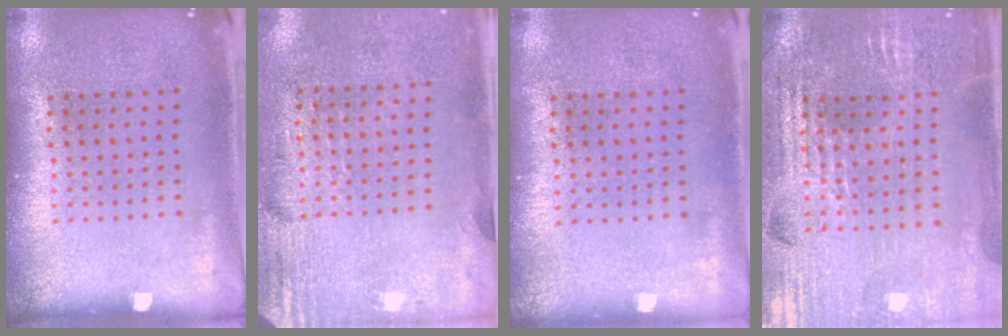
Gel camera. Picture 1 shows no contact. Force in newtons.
{"total": 2.8, "press": 2.5, "slide": 1.4}
{"total": 0.0}
{"total": 3.0, "press": 3.0, "slide": 0.4}